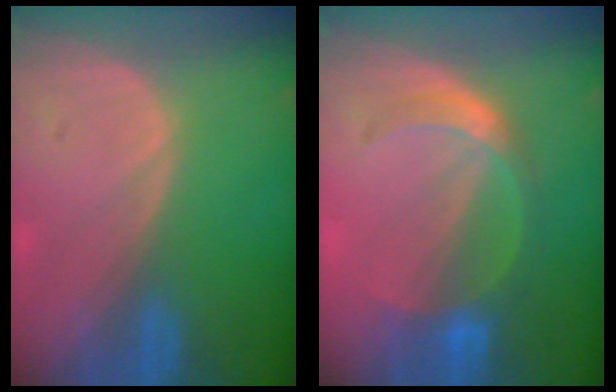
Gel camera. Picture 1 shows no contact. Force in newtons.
{"total": 5.6, "press": 5.3, "slide": 1.9}